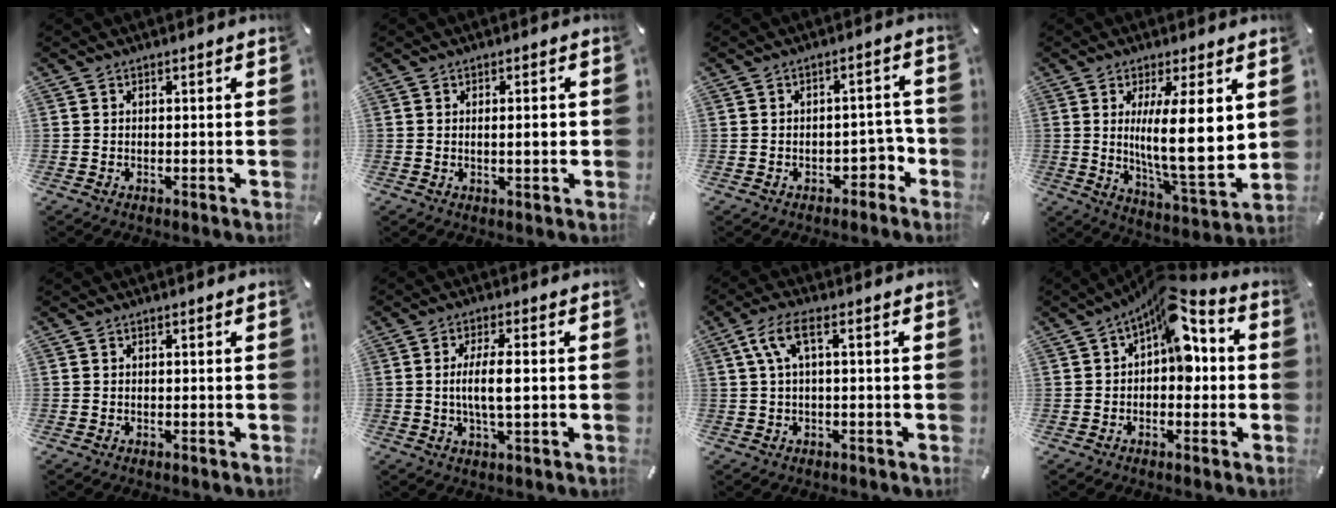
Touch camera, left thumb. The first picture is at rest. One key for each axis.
{"total": 3.2, "fx": 0.1, "fy": 0.9, "fz": 3.1, "tx": -0.048, "ty": -0.001, "tz": -0.003}
{"total": 5.7, "fx": -2.1, "fy": 3.7, "fz": 3.7, "tx": -0.044, "ty": 0.009, "tz": -0.038}
{"total": 17.0, "fx": 3.0, "fy": 4.3, "fz": 16.1, "tx": -0.270, "ty": -0.029, "tz": 0.037}
{"total": 0.0}
{"total": 7.7, "fx": 0.0, "fy": 1.9, "fz": 7.5, "tx": -0.149, "ty": -0.002, "tz": -0.006}
{"total": 6.4, "fx": 0.9, "fy": 2.2, "fz": 6.0, "tx": -0.118, "ty": 0.005, "tz": 0.016}
{"total": 11.5, "fx": 3.1, "fy": 6.4, "fz": 9.1, "tx": -0.117, "ty": -0.022, "tz": 0.048}